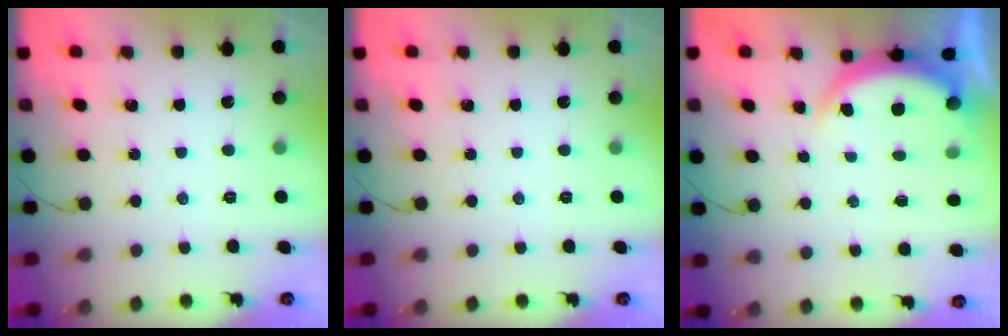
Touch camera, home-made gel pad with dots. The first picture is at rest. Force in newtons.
{"total": 0.0}
{"total": 5.5, "press": 5.5, "slide": 0.4}